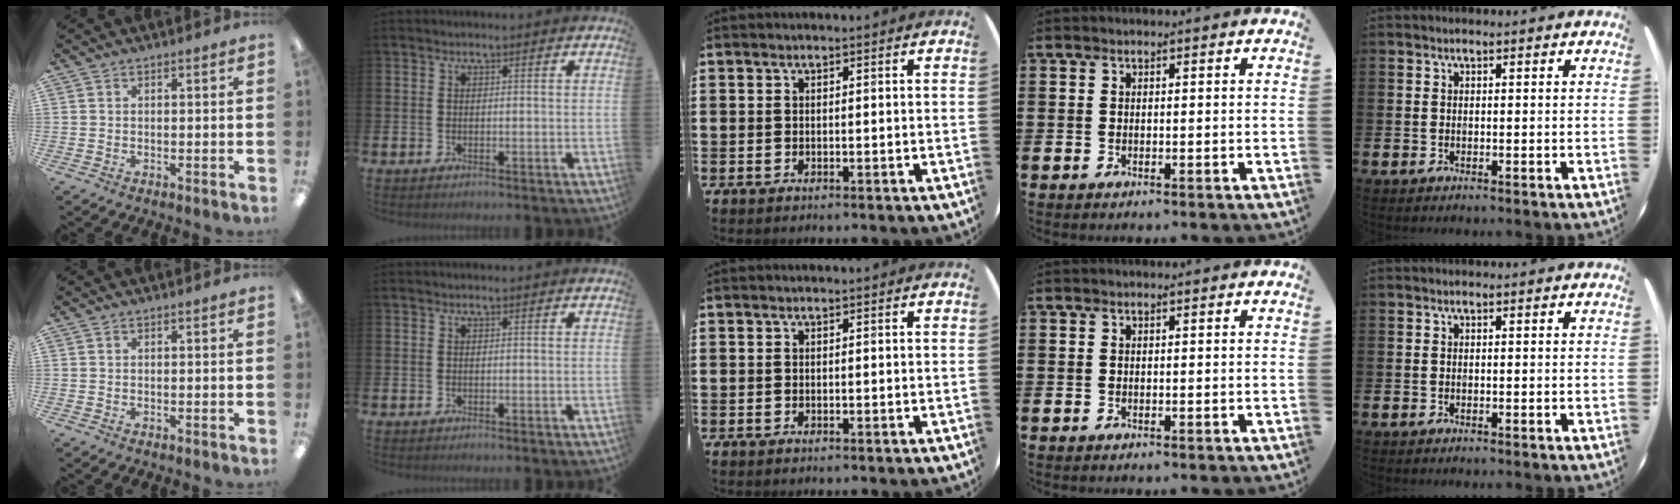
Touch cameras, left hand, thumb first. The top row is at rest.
{}